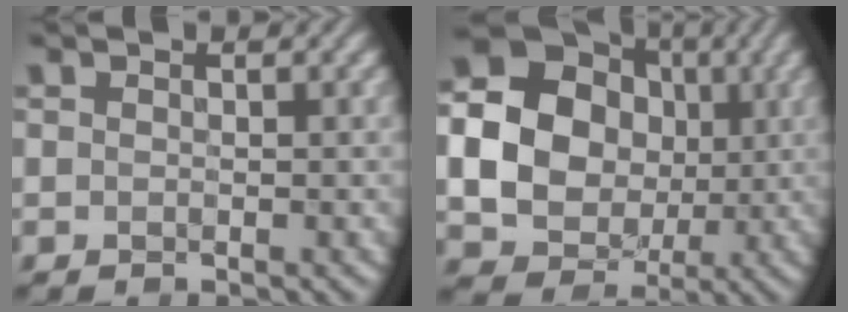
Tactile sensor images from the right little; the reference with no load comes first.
{"total": 18.8, "force": [1.8, 17.3, 7.0], "torque": [-0.183, 0.015, 0.007]}